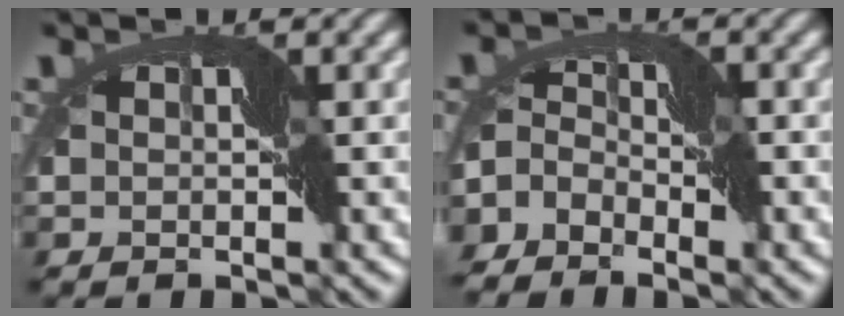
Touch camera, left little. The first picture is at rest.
{"total": 3.3, "force": [-2.2, 1.9, 1.6], "torque": [-0.043, 0.004, -0.056]}